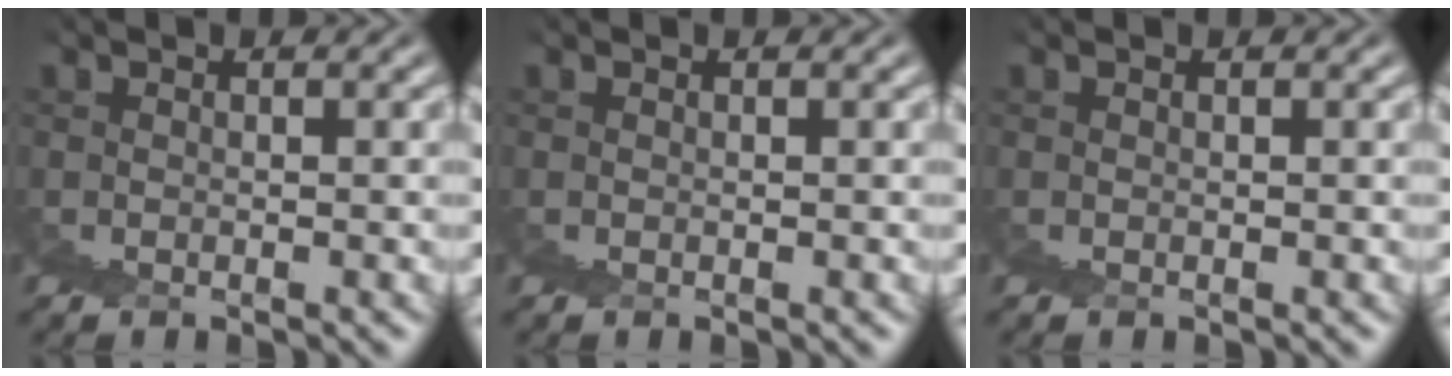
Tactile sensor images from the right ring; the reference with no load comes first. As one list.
[{"total": 0.0}, {"total": 0.0}]